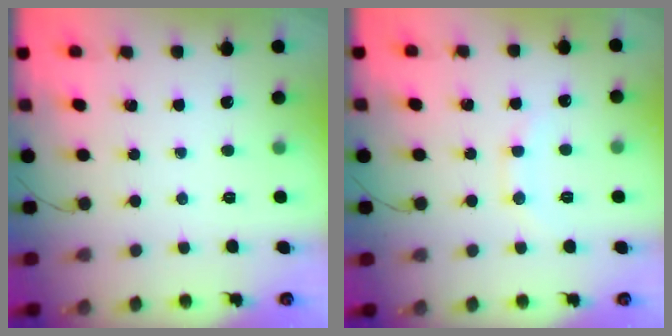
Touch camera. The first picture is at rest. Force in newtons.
{"total": 7.3, "press": 7.3, "slide": 0.9}